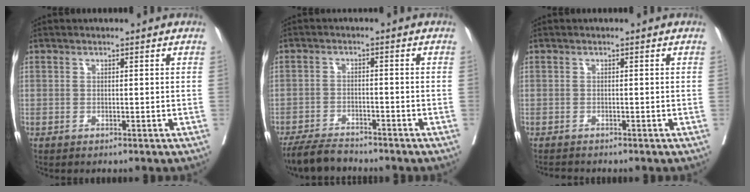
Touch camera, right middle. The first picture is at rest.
{"total": 5.7, "force": [-5.4, 1.0, 1.6], "torque": [-0.027, -0.017, -0.095]}
{"total": 1.1, "force": [-1.1, 0.1, 0.1], "torque": [-0.005, -0.006, -0.017]}